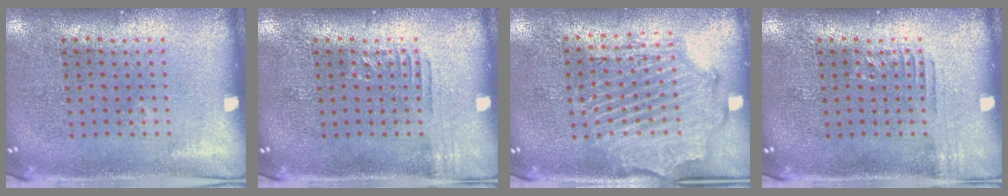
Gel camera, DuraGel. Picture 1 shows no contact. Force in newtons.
{"total": 0.9, "press": 0.9, "slide": 0.2}
{"total": 2.1, "press": 2.0, "slide": 0.6}
{"total": 0.9, "press": 0.9, "slide": 0.2}